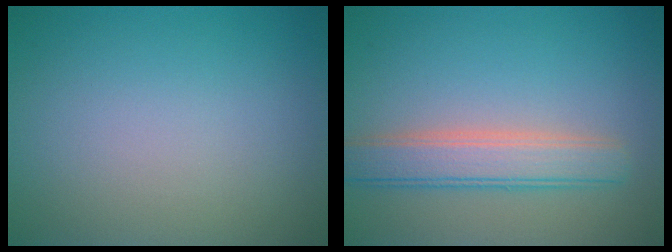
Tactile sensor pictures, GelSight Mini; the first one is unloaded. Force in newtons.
{"total": 4.2, "press": 4.2, "slide": 0.4}